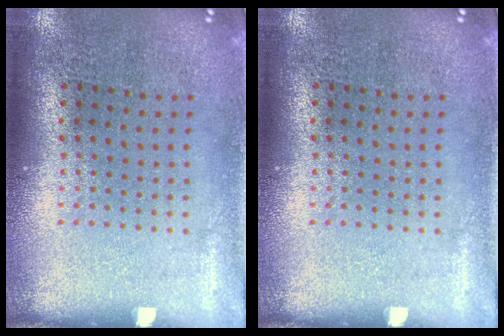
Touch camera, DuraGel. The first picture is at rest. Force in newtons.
{"total": 0.0}